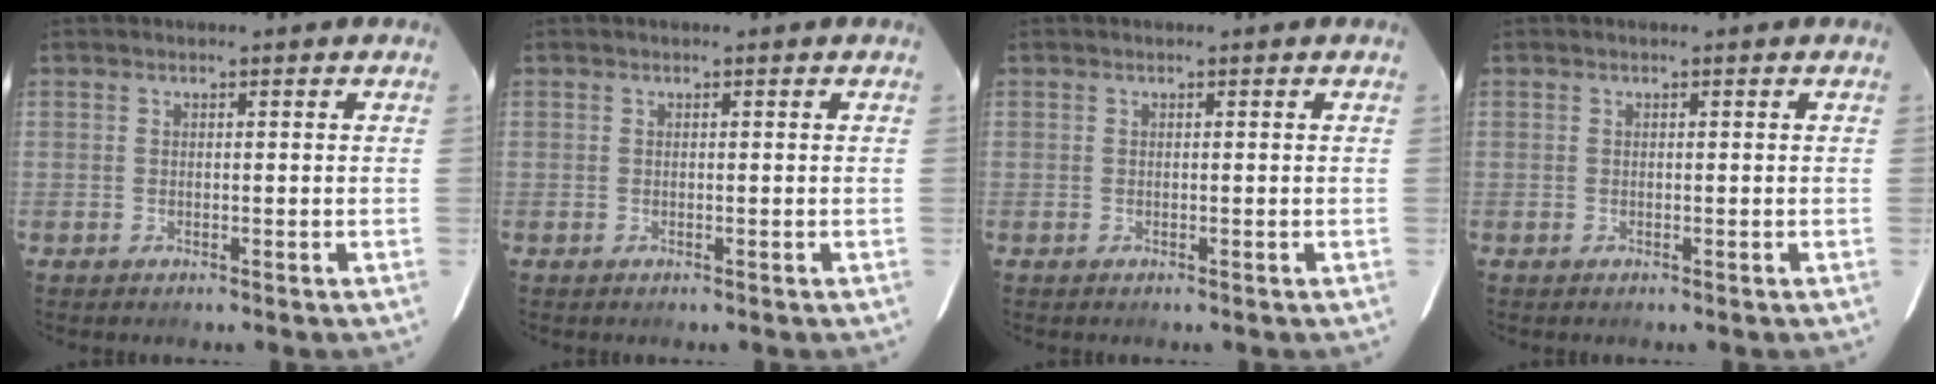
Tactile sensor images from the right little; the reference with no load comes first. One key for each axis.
{"total": 0.0}
{"total": 0.0}
{"total": 0.0}